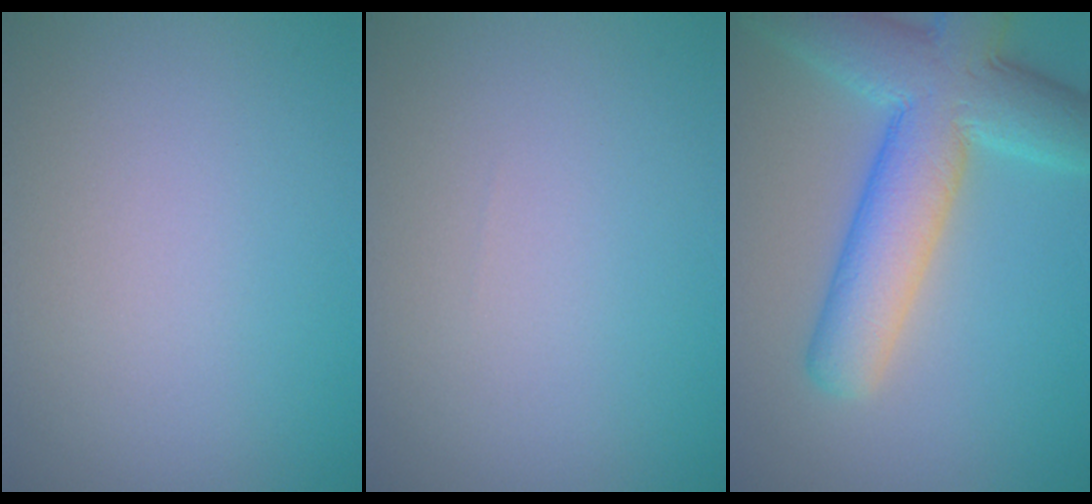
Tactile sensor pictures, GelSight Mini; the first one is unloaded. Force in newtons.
{"total": 0.0}
{"total": 9.4, "press": 9.4, "slide": 0.4}